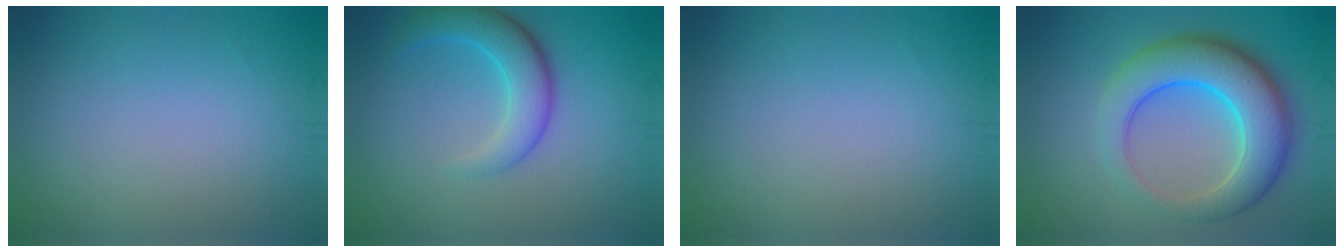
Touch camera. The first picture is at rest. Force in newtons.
{"total": 4.6, "press": 4.6, "slide": 0.2}
{"total": 0.0}
{"total": 8.7, "press": 8.7, "slide": 0.2}